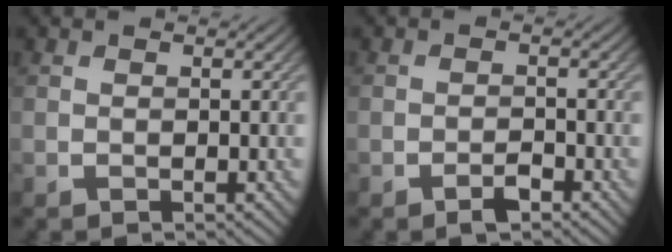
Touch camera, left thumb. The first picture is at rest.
{"total": 1.7, "force": [-1.2, 0.5, 1.1], "torque": [-0.017, 0.003, -0.024]}